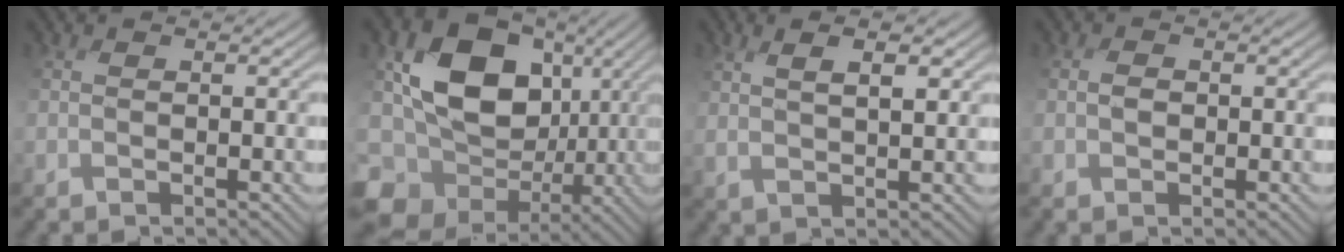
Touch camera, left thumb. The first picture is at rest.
{"total": 15.9, "force": [-3.1, 11.8, 10.2], "torque": [-0.227, -0.005, -0.078]}
{"total": 4.2, "force": [2.0, 1.1, 3.5], "torque": [-0.061, 0.001, 0.030]}
{"total": 1.3, "force": [-0.4, 1.0, 0.8], "torque": [-0.016, 0.001, -0.011]}